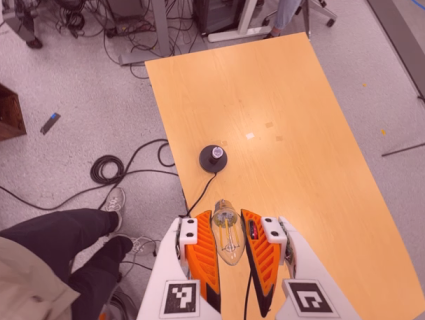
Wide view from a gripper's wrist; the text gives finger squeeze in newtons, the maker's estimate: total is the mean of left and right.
{"total": 21.2, "left": 23.8, "right": 18.5}